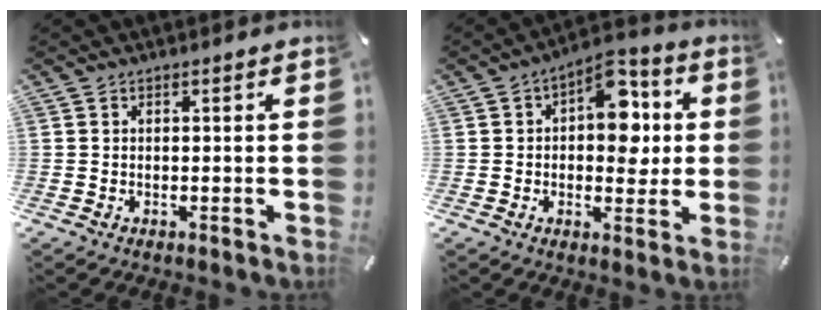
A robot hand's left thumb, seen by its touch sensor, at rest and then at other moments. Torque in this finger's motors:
{"motor_torque": [0.24, 0.61, 1.02, 0.17, 0.08]}